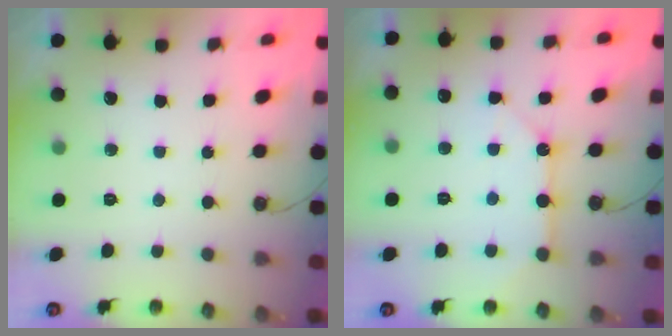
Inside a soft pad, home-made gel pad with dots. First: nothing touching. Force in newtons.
{"total": 10.4, "press": 10.3, "slide": 1.1}